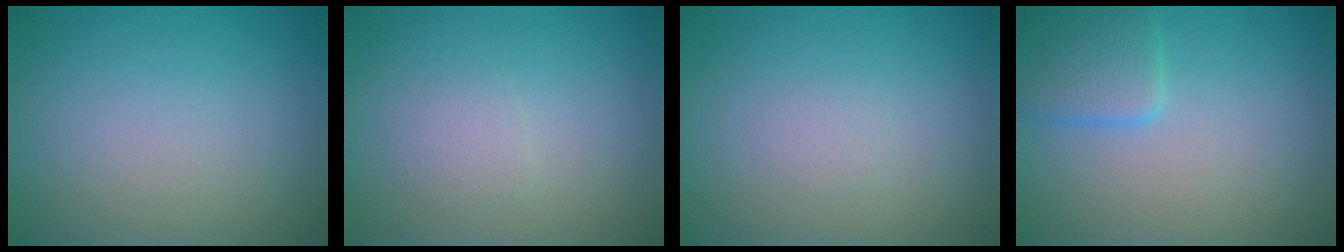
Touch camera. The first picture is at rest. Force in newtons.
{"total": 1.2, "press": 1.2, "slide": 0.0}
{"total": 0.6, "press": 0.6, "slide": 0.1}
{"total": 2.9, "press": 2.9, "slide": 0.2}